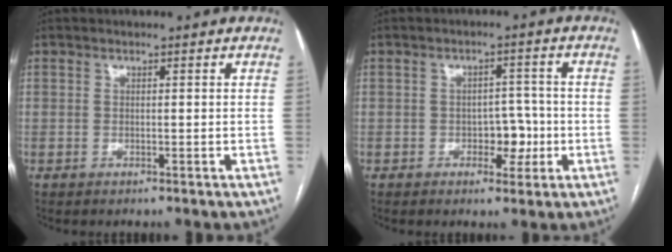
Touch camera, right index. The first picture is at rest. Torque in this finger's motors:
{"motor_torque": [0.15, 0.09, 0.06, 0.02]}